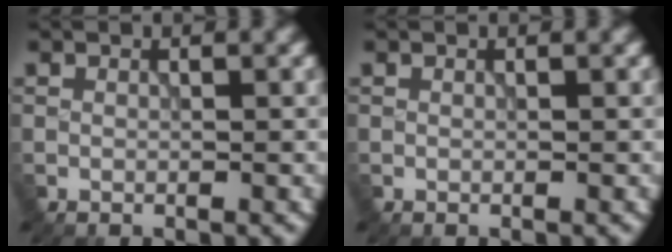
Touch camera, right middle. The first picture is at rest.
{"total": 0.0}